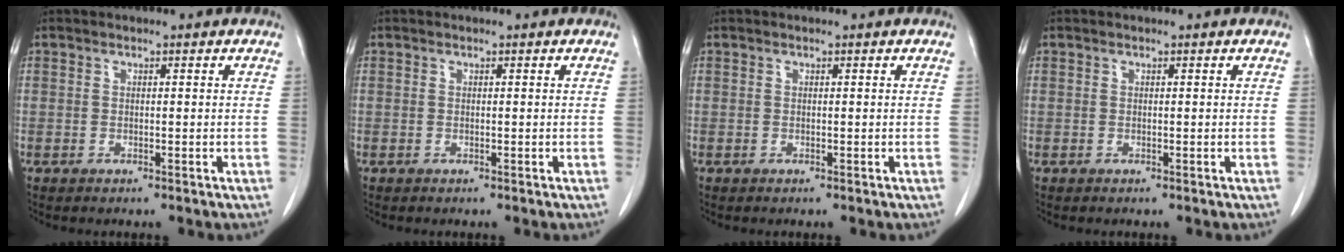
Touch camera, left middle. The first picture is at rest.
{"total": 0.0}
{"total": 0.0}
{"total": 0.0}